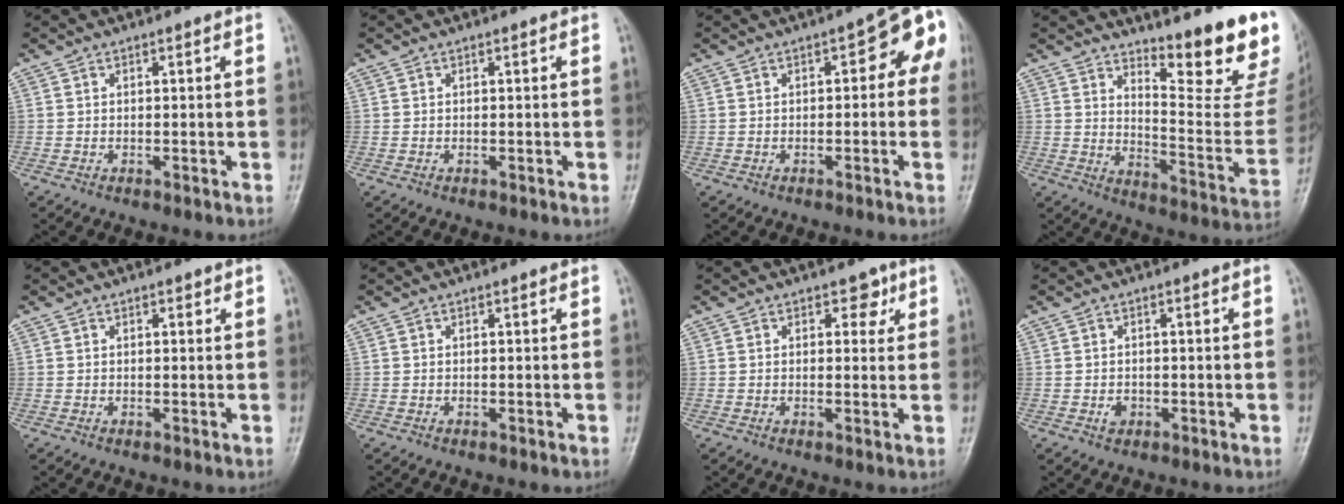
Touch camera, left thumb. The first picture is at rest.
{"total": 0.0}
{"total": 7.6, "force": [0.9, 3.7, 6.6], "torque": [-0.046, 0.027, -0.002]}
{"total": 18.3, "force": [13.6, 3.8, 11.6], "torque": [-0.123, -0.132, 0.188]}
{"total": 1.3, "force": [0.5, 0.7, 0.9], "torque": [-0.007, 0.001, 0.006]}
{"total": 0.0}
{"total": 3.2, "force": [1.5, 2.2, 1.8], "torque": [0.003, -0.004, 0.015]}
{"total": 1.9, "force": [-0.7, 1.5, 0.9], "torque": [-0.006, 0.004, -0.010]}